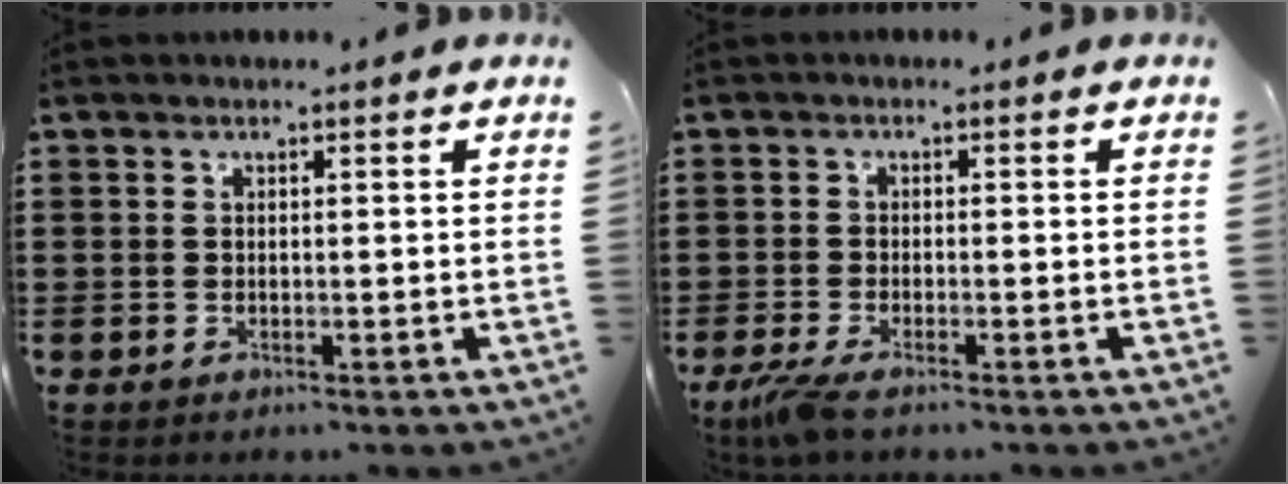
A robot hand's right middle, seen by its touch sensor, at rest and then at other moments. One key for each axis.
{"total": 2.6, "fx": -1.8, "fy": 0.1, "fz": 1.9, "tx": -0.052, "ty": -0.012, "tz": -0.038}